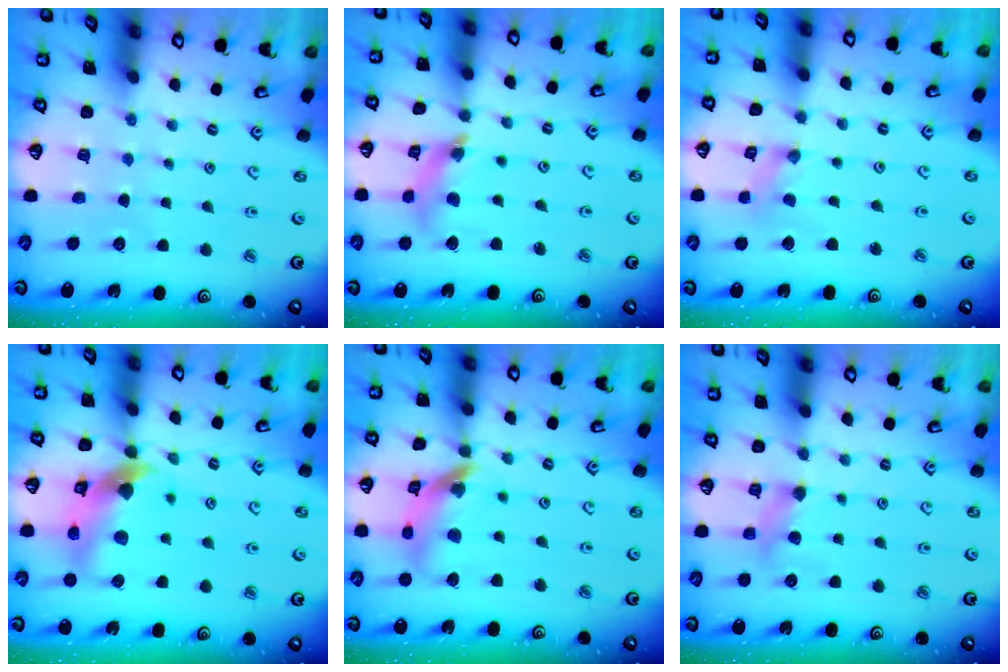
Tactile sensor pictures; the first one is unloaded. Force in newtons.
{"total": 8.9, "press": 8.9, "slide": 1.1}
{"total": 0.0}
{"total": 10.8, "press": 10.7, "slide": 1.4}
{"total": 13.3, "press": 13.2, "slide": 1.7}
{"total": 3.5, "press": 3.5, "slide": 0.4}